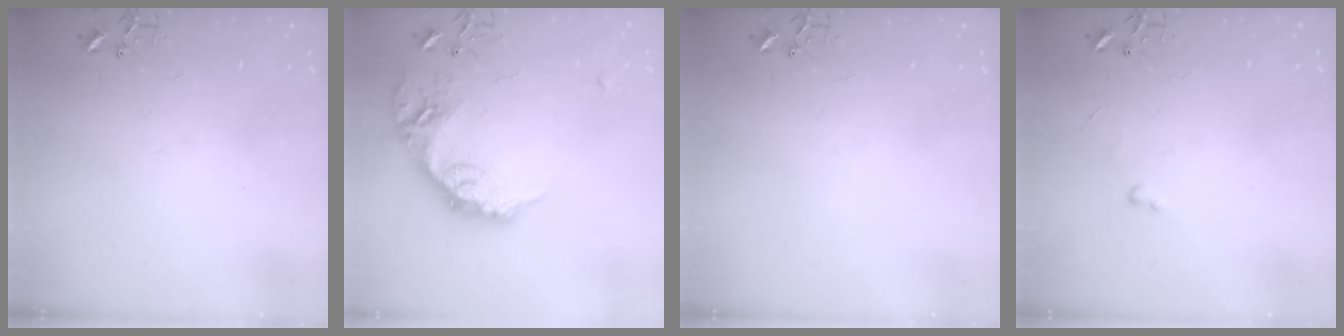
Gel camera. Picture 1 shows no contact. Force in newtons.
{"total": 20.9, "press": 20.9, "slide": 1.2}
{"total": 0.0}
{"total": 2.4, "press": 2.3, "slide": 0.4}